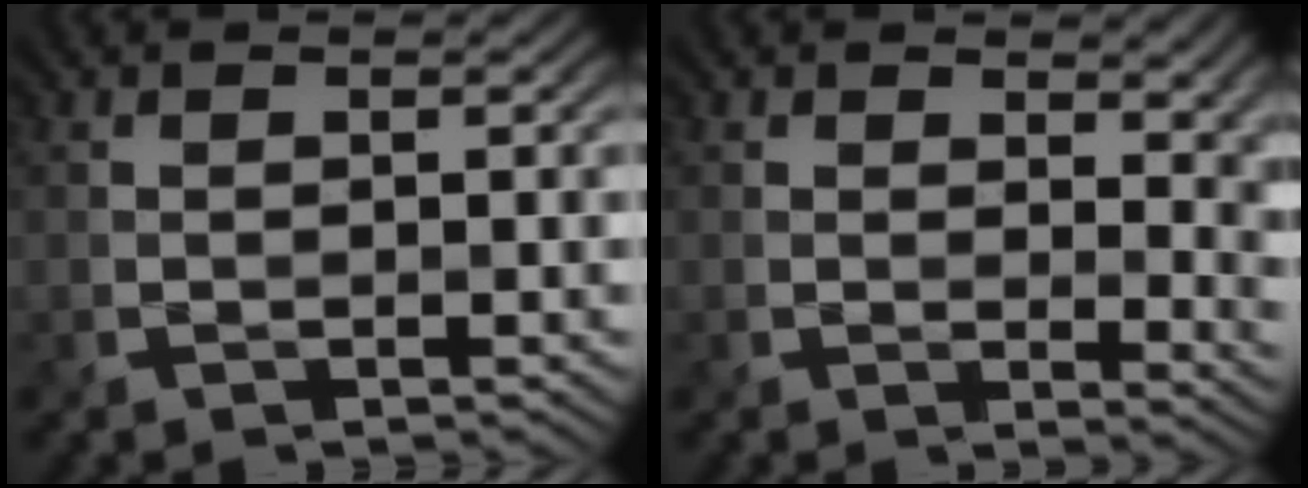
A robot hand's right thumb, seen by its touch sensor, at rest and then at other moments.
{"total": 7.2, "force": [2.8, 4.0, 5.3], "torque": [-0.062, -0.014, 0.062]}